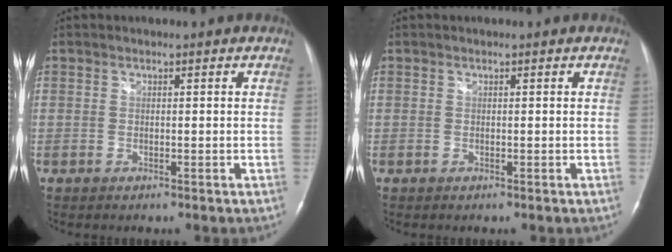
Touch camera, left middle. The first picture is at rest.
{"total": 0.0}